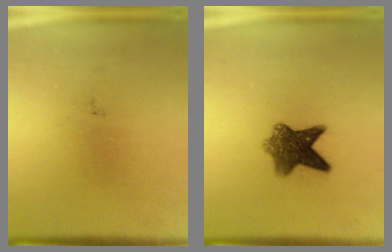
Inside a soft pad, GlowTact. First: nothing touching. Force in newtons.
{"total": 7.3}